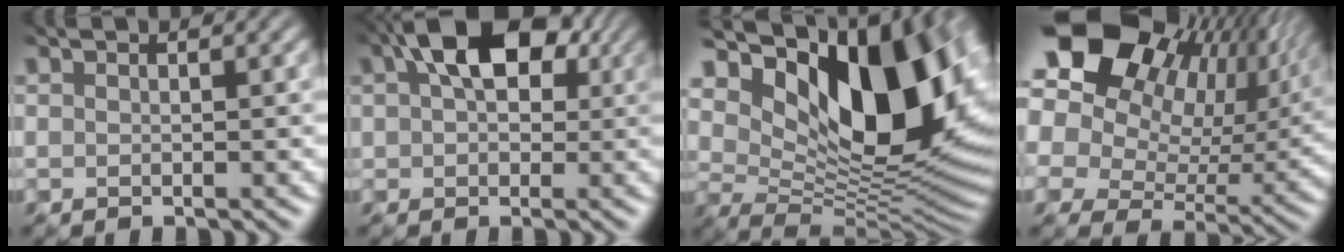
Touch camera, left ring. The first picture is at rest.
{"total": 8.3, "force": [3.3, 4.9, 5.8], "torque": [-0.087, 0.024, 0.032]}
{"total": 15.9, "force": [5.9, 8.3, 12.2], "torque": [-0.175, -0.002, 0.108]}
{"total": 19.5, "force": [9.7, 12.7, 11.1], "torque": [-0.225, 0.056, 0.166]}